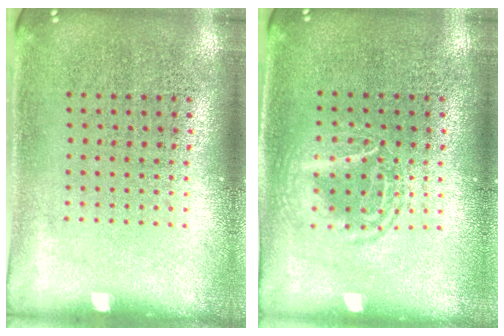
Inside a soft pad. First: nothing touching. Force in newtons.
{"total": 1.3, "press": 1.3, "slide": 0.1}